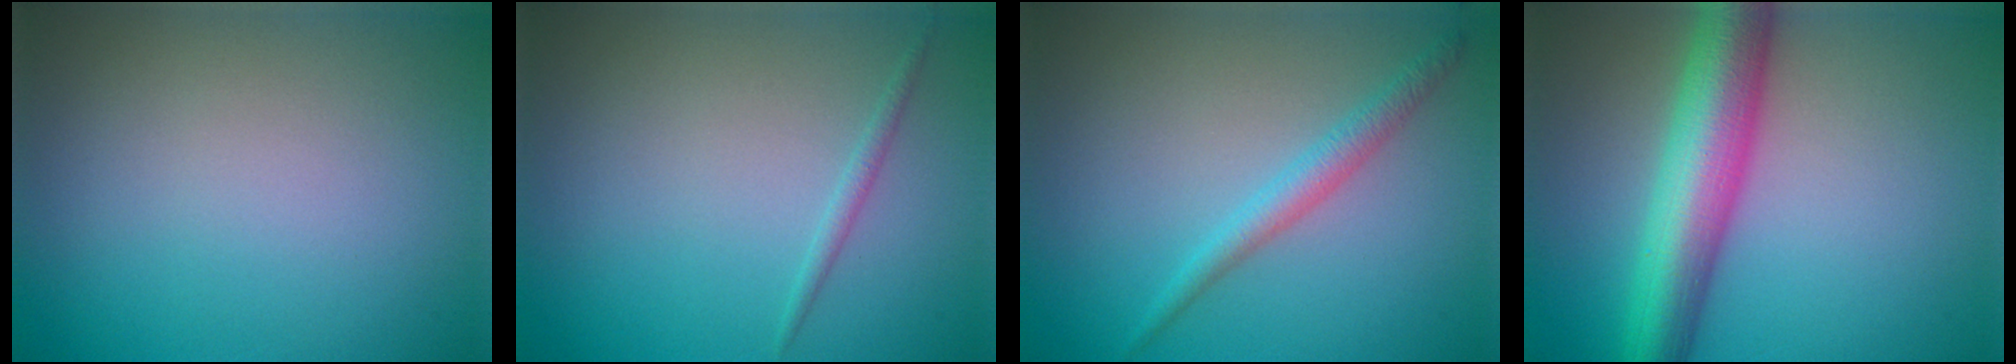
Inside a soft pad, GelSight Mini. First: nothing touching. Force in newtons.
{"total": 0.8, "press": 0.8, "slide": 0.0}
{"total": 2.0, "press": 2.0, "slide": 0.0}
{"total": 8.5, "press": 8.5, "slide": 0.2}